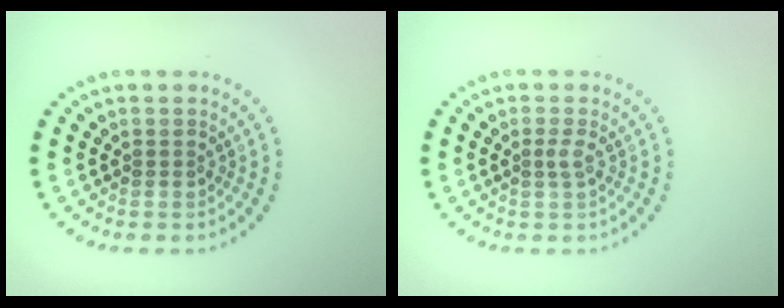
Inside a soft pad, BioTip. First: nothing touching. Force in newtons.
{"total": 0.9, "press": 0.7, "slide": 0.6}